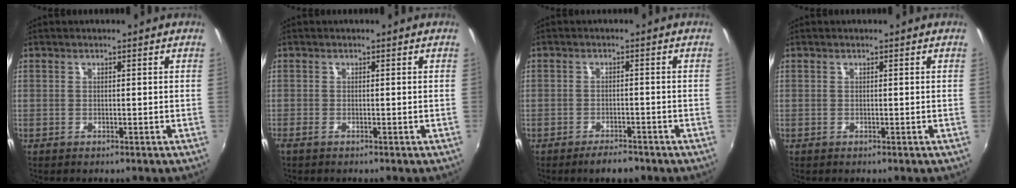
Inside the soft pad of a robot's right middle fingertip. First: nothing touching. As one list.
[{"total": 0.8, "force": [-0.6, 0.1, 0.5], "torque": [-0.011, -0.003, -0.013]}, {"total": 3.7, "force": [-3.0, 1.3, 1.8], "torque": [-0.040, 0.000, -0.047]}, {"total": 0.0}]